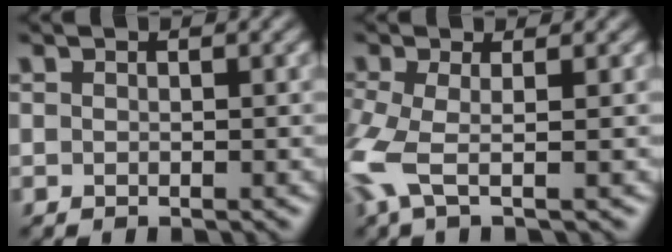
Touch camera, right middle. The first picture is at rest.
{"total": 5.3, "force": [-1.5, 2.1, 4.6], "torque": [-0.131, -0.012, -0.037]}